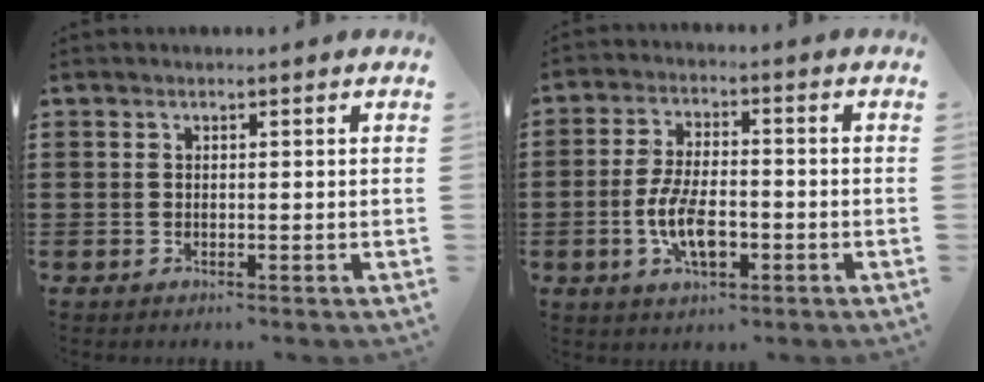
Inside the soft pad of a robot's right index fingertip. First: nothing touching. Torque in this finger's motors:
{"motor_torque": [1.99, 0.15, 0.96, 0.21]}